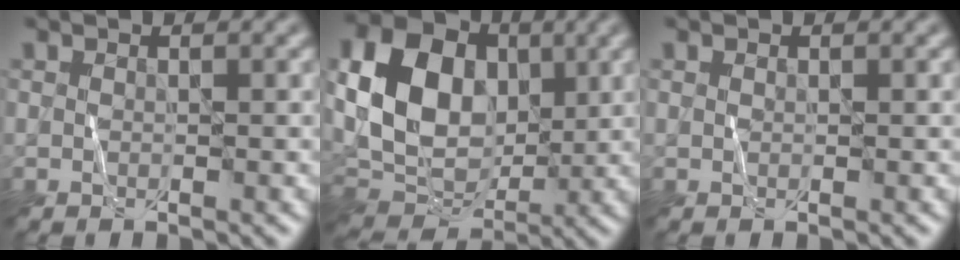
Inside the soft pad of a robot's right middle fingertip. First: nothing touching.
{"total": 11.7, "force": [1.6, 8.6, 7.8], "torque": [-0.163, 0.003, 0.027]}
{"total": 0.0}